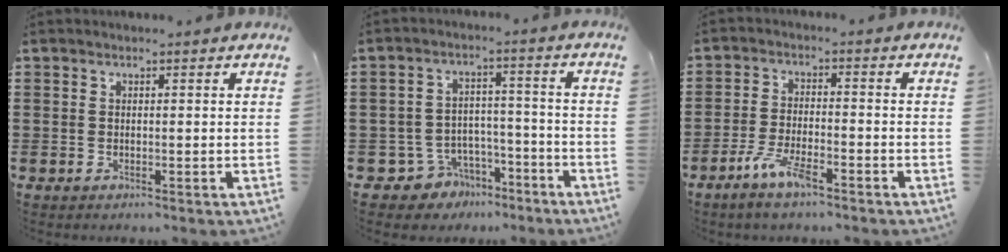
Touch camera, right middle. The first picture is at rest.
{"total": 5.6, "force": [-4.5, 3.3, 0.8], "torque": [-0.038, 0.013, -0.088]}
{"total": 5.4, "force": [-3.6, 1.3, 3.8], "torque": [-0.086, -0.002, -0.070]}